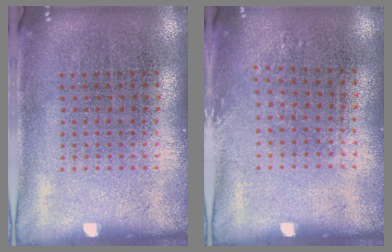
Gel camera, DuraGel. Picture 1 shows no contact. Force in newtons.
{"total": 0.7, "press": 0.6, "slide": 0.3}